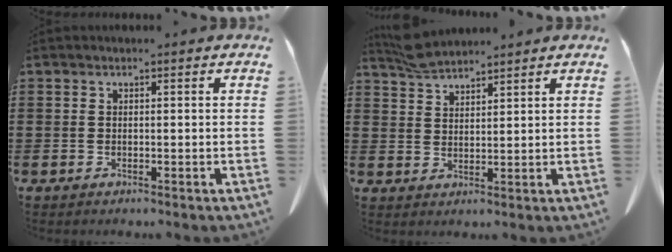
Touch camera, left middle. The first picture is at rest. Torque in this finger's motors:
{"motor_torque": [0.17, 0.15, -0.43, -0.07]}